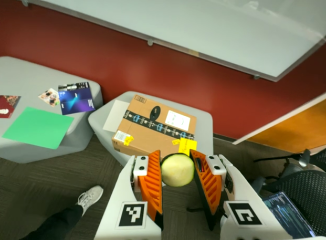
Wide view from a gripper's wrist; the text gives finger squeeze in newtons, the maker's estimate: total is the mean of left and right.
{"total": 10.1, "left": 10.5, "right": 9.6}